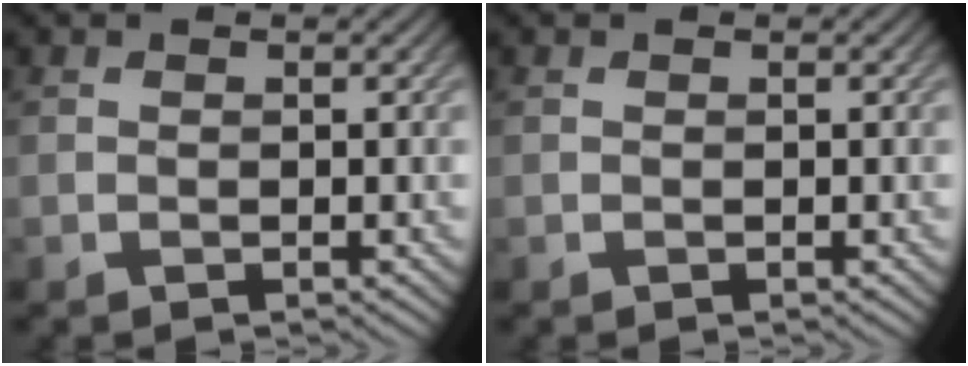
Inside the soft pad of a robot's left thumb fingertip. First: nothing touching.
{"total": 0.0}